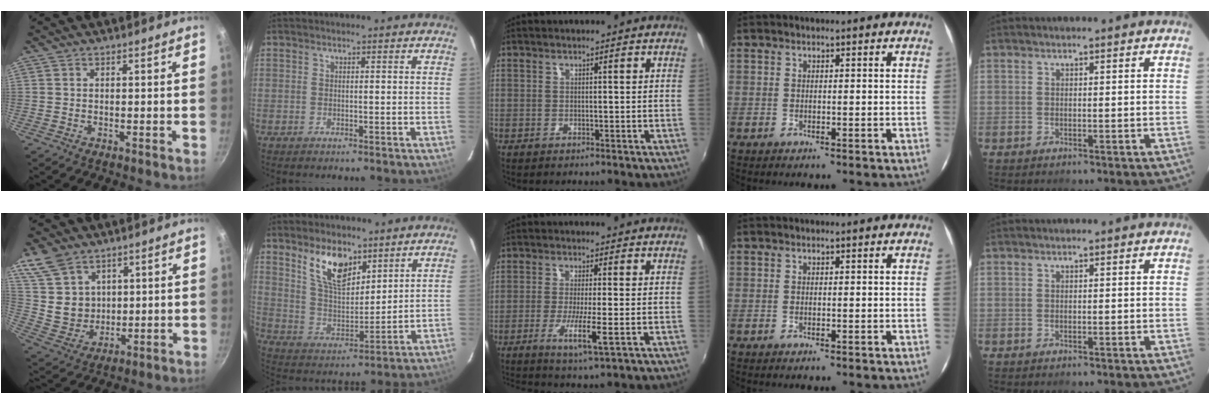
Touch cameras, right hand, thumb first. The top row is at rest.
{"thumb": {"total": 10.8, "force": [5.8, 8.0, 4.5], "torque": [-0.060, -0.025, 0.128]}, "index": {"total": 11.3, "force": [7.1, 5.2, 7.1], "torque": [-0.128, 0.005, 0.143]}, "middle": {"total": 5.3, "force": [-2.1, -0.5, 4.9], "torque": [-0.103, -0.012, -0.042]}}